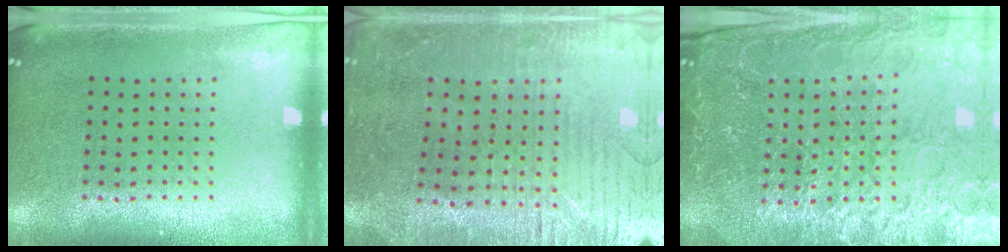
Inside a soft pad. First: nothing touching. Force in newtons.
{"total": 1.8, "press": 1.8, "slide": 0.5}
{"total": 5.1, "press": 4.7, "slide": 1.9}